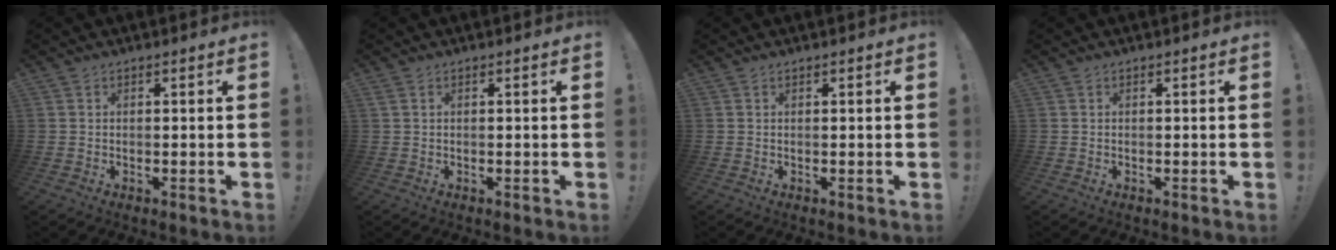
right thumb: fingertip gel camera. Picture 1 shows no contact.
{"total": 0.8, "force": [0.4, 0.3, 0.6], "torque": [-0.019, 0.004, 0.009]}
{"total": 0.0}
{"total": 0.0}